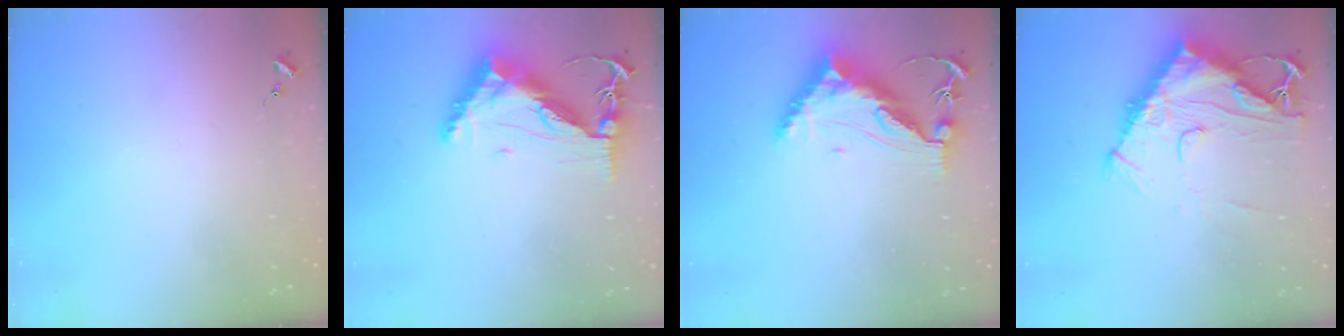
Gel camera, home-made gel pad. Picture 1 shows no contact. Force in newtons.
{"total": 12.4, "press": 12.3, "slide": 1.4}
{"total": 13.0, "press": 12.9, "slide": 0.7}
{"total": 14.7, "press": 14.6, "slide": 1.5}